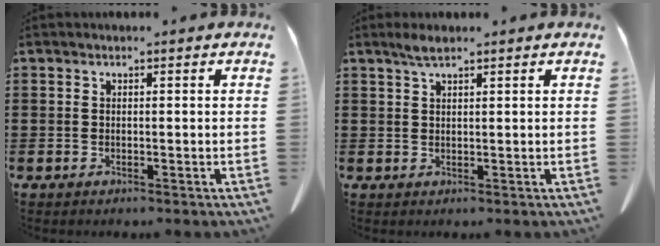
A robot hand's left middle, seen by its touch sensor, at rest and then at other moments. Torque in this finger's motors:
{"motor_torque": [0.14, 0.05, 0.04, 0.03]}